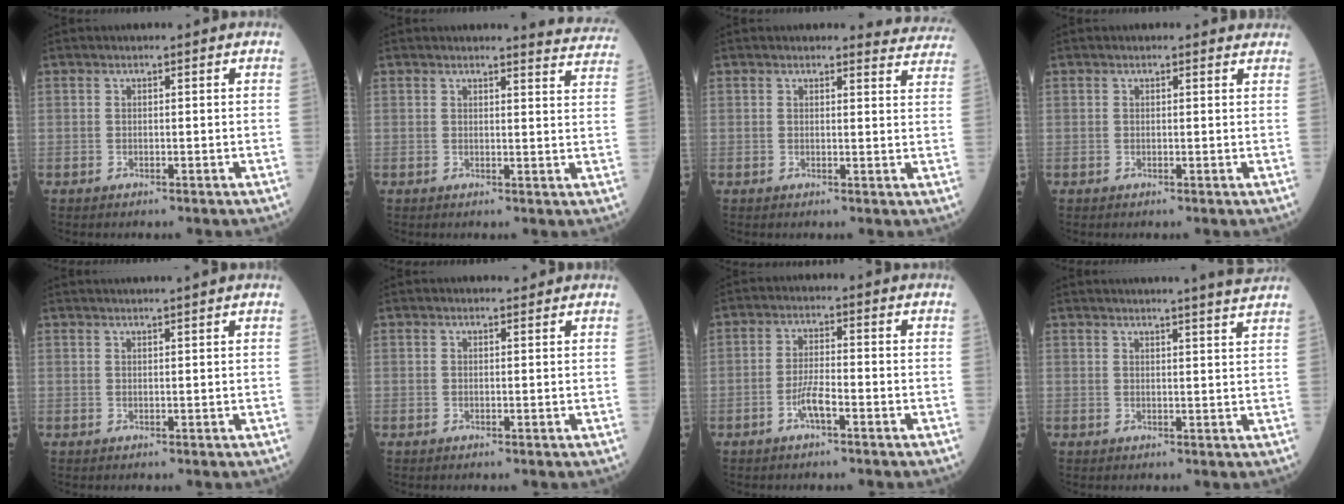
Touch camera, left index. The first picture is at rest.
{"total": 7.1, "force": [7.0, 0.2, 0.5], "torque": [0.004, -0.043, 0.050]}
{"total": 5.6, "force": [5.5, 1.0, -0.2], "torque": [0.018, -0.029, 0.031]}
{"total": 1.5, "force": [1.4, 0.4, 0.0], "torque": [-0.004, -0.003, 0.003]}
{"total": 4.3, "force": [3.8, -0.9, 1.7], "torque": [-0.017, 0.021, 0.051]}
{"total": 0.7, "force": [0.7, 0.1, 0.0], "torque": [-0.011, -0.004, 0.011]}
{"total": 3.7, "force": [-1.9, 0.5, 3.1], "torque": [-0.063, 0.001, -0.038]}
{"total": 7.3, "force": [6.7, -1.4, 2.5], "torque": [-0.033, 0.000, 0.070]}